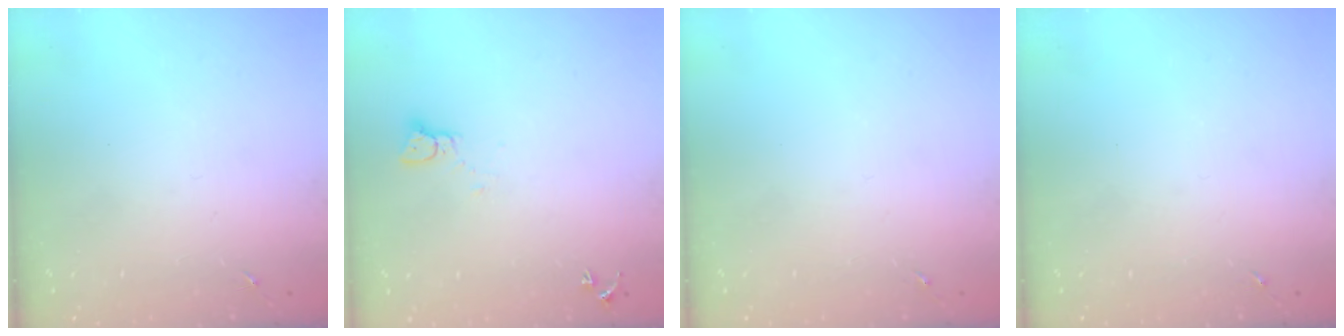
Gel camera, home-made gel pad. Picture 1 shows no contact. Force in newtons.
{"total": 2.1, "press": 2.1, "slide": 0.2}
{"total": 0.0}
{"total": 0.0}